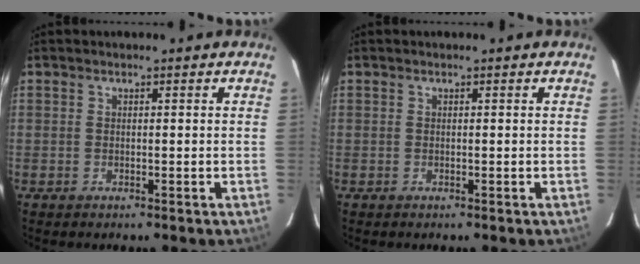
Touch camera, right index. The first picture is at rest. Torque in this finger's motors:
{"motor_torque": [0.00, 0.00, 0.01, 0.00]}